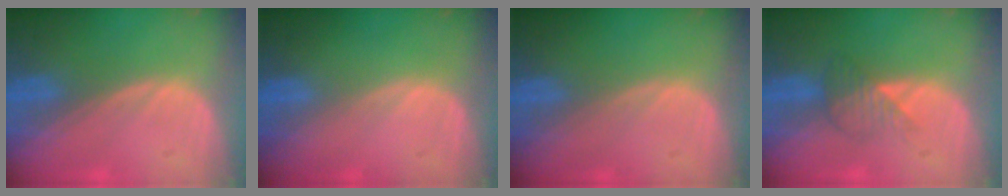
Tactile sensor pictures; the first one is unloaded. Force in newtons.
{"total": 0.0}
{"total": 0.0}
{"total": 3.4, "press": 3.2, "slide": 1.2}